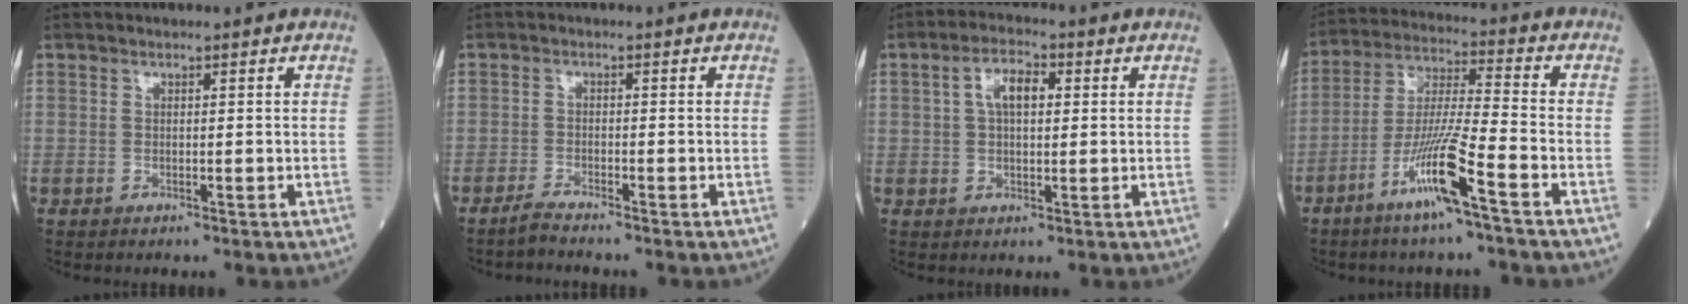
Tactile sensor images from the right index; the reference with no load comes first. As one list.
[{"total": 1.9, "force": [-1.8, -0.4, 0.5], "torque": [-0.019, -0.009, -0.038]}, {"total": 5.3, "force": [1.3, 2.3, 4.6], "torque": [-0.087, 0.015, 0.022]}, {"total": 10.9, "force": [-5.9, -0.7, 9.1], "torque": [-0.179, -0.011, -0.117]}]